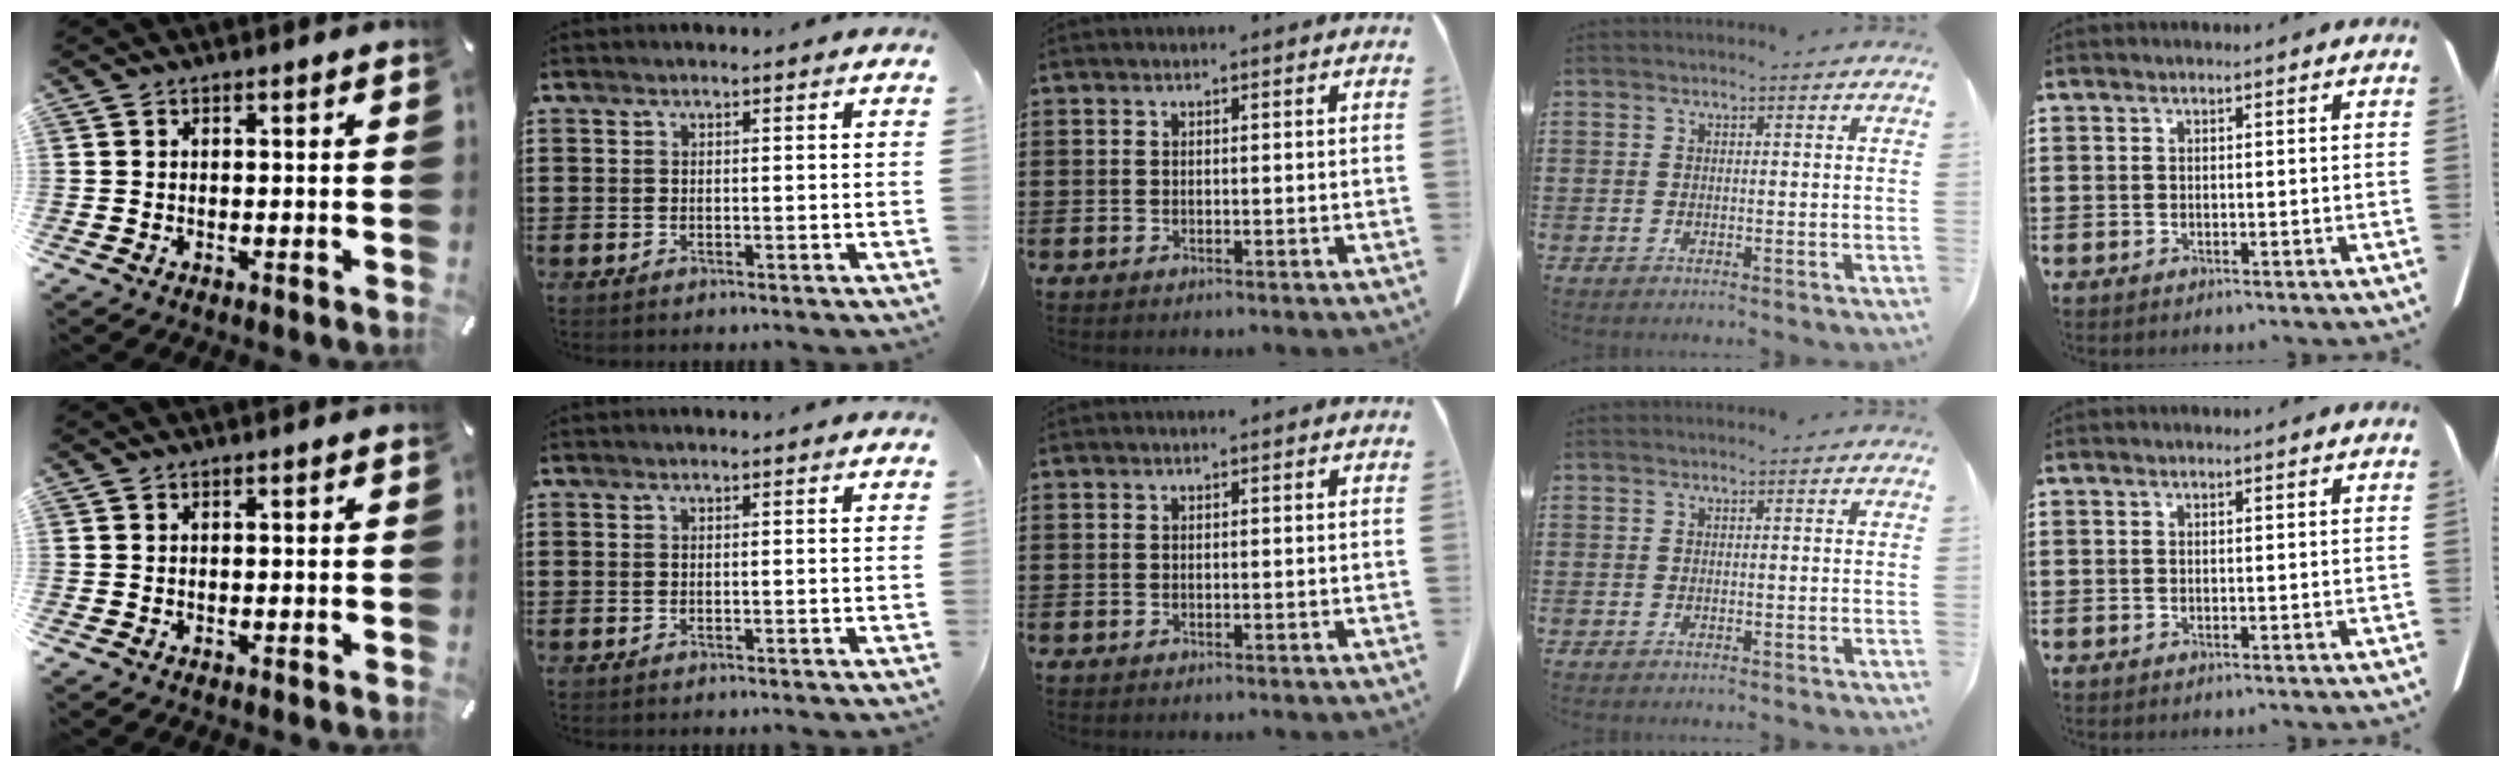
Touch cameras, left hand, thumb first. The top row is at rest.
{}